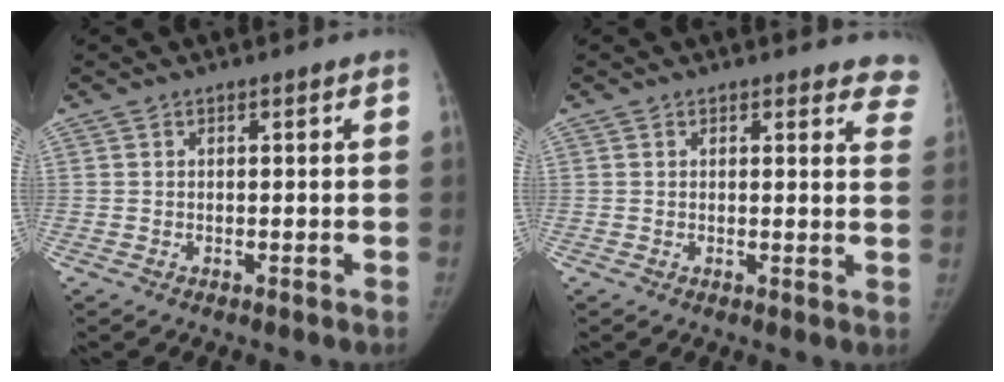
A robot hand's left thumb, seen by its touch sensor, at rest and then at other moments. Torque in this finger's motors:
{"motor_torque": [-0.26, -0.05, 0.19, 0.18, -0.03]}